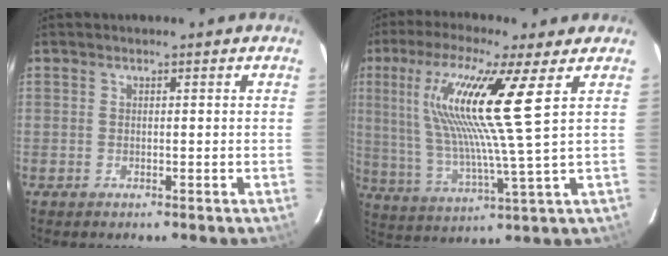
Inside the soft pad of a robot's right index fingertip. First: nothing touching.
{"total": 15.9, "force": [5.7, 0.0, 14.8], "torque": [-0.271, -0.001, 0.110]}